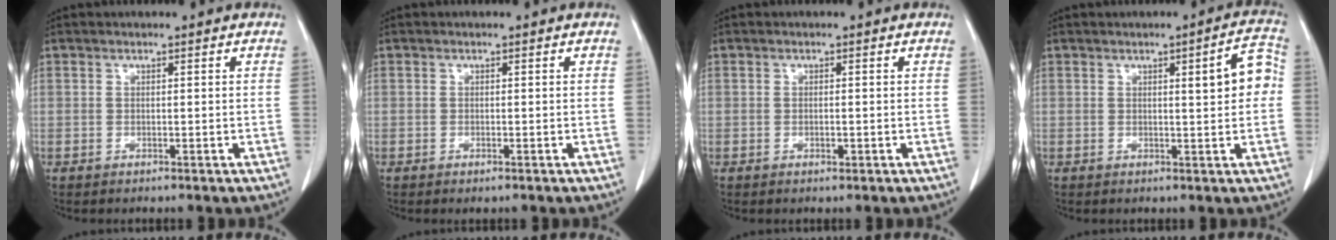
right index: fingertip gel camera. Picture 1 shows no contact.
{"total": 0.5, "force": [-0.4, 0.1, 0.4], "torque": [-0.009, -0.002, -0.004]}
{"total": 0.8, "force": [-0.2, 0.3, 0.7], "torque": [-0.013, -0.001, -0.002]}
{"total": 5.3, "force": [0.6, 0.9, 5.2], "torque": [-0.065, 0.013, 0.006]}